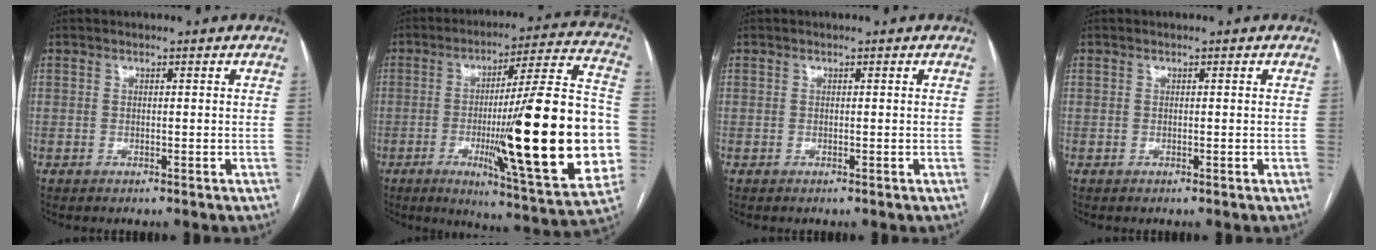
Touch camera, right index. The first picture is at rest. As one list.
[{"total": 28.0, "force": [-4.3, 1.8, 27.6], "torque": [-0.350, -0.005, -0.066]}, {"total": 0.0}, {"total": 0.0}]